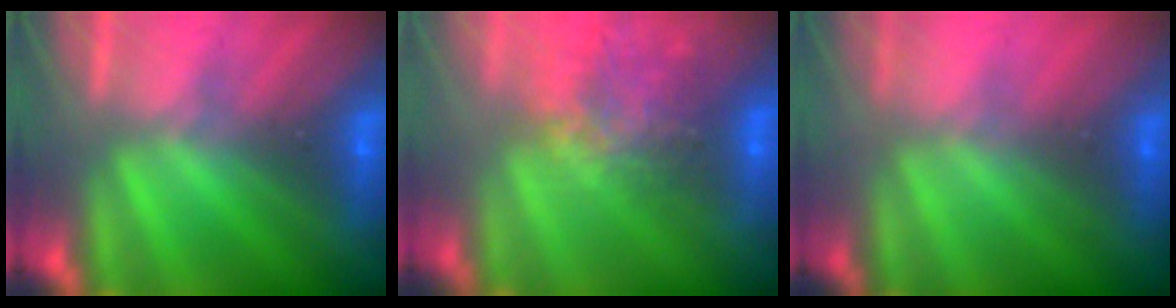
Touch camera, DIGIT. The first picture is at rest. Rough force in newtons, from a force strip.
{"total": 10.6}
{"total": 2.4}